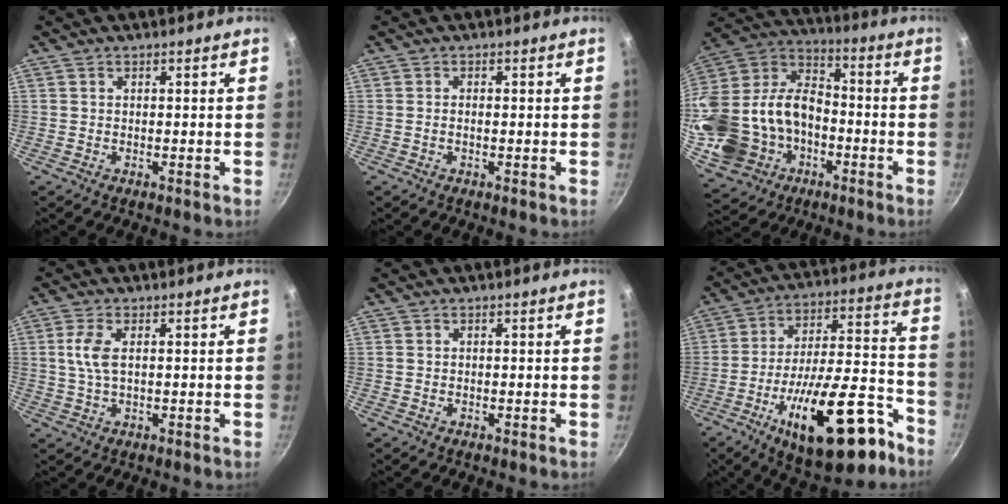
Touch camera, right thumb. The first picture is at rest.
{"total": 0.7, "force": [-0.2, 0.3, 0.6], "torque": [-0.011, 0.003, -0.005]}
{"total": 26.5, "force": [-6.4, 19.8, 16.3], "torque": [-0.325, 0.055, -0.099]}
{"total": 4.7, "force": [0.8, 2.1, 4.2], "torque": [-0.096, 0.004, 0.015]}
{"total": 0.0}
{"total": 25.4, "force": [-13.1, 9.7, 19.5], "torque": [-0.257, 0.076, -0.194]}